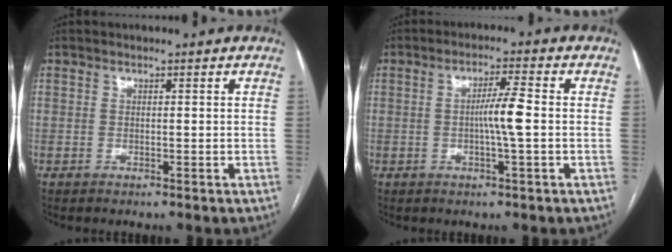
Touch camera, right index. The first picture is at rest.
{"total": 4.1, "force": [-0.6, -0.2, 4.0], "torque": [-0.070, 0.004, -0.010]}